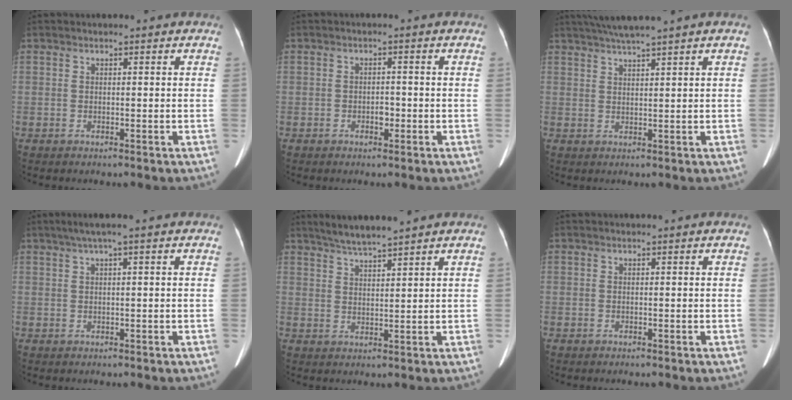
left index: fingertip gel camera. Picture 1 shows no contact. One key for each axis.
{"total": 1.7, "fx": -0.7, "fy": 1.0, "fz": 1.2, "tx": -0.018, "ty": 0.003, "tz": -0.009}
{"total": 6.1, "fx": 5.1, "fy": -1.4, "fz": 2.9, "tx": -0.049, "ty": 0.015, "tz": 0.091}
{"total": 3.3, "fx": 1.7, "fy": -0.3, "fz": 2.8, "tx": -0.060, "ty": 0.020, "tz": 0.035}
{"total": 5.5, "fx": 4.8, "fy": -0.6, "fz": 2.6, "tx": -0.052, "ty": 0.011, "tz": 0.092}
{"total": 0.0}